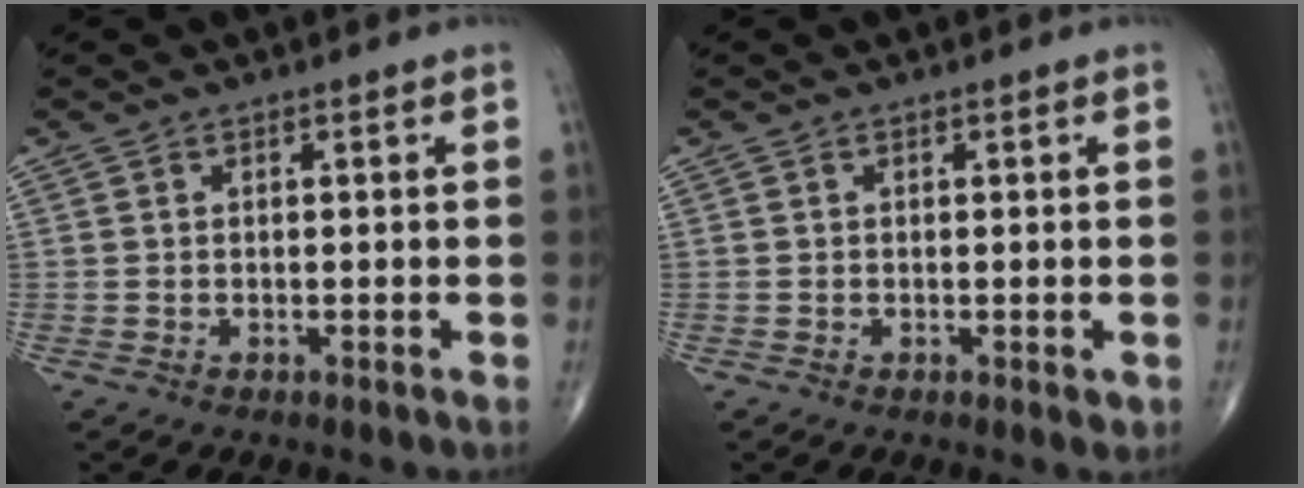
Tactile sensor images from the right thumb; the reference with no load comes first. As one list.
[{"total": 0.9, "force": [-0.1, 0.5, 0.8], "torque": [-0.005, -0.001, -0.002]}]